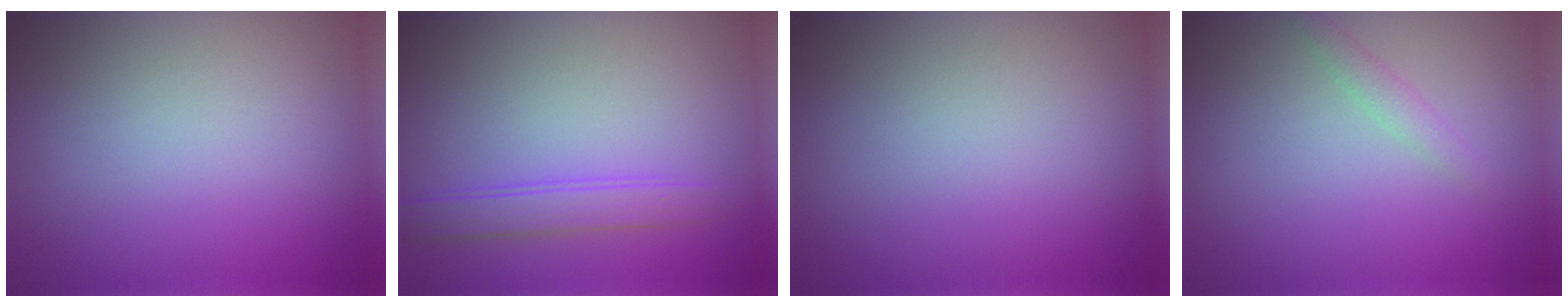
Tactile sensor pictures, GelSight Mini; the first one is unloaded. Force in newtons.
{"total": 2.6, "press": 2.6, "slide": 0.0}
{"total": 0.0}
{"total": 1.3, "press": 1.3, "slide": 0.1}